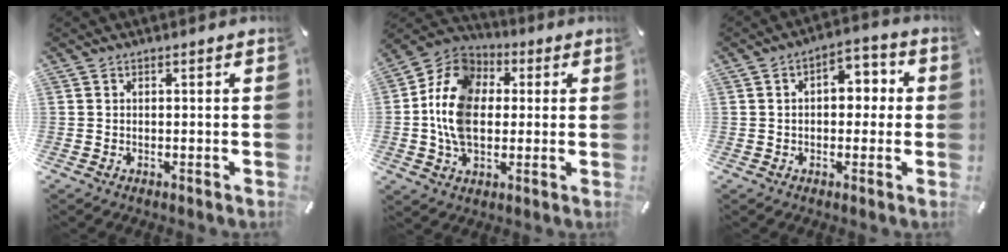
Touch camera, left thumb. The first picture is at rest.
{"total": 14.3, "force": [-0.6, 11.1, 8.9], "torque": [-0.209, 0.020, -0.017]}
{"total": 6.8, "force": [0.2, 4.6, 5.0], "torque": [-0.058, 0.002, -0.007]}